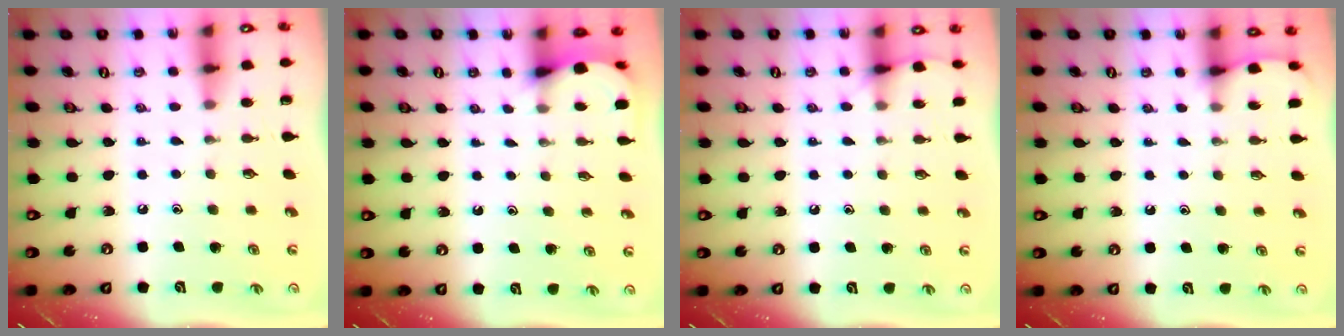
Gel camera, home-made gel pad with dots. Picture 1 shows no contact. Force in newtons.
{"total": 2.9, "press": 2.9, "slide": 0.3}
{"total": 6.3, "press": 6.3, "slide": 0.8}
{"total": 2.6, "press": 2.6, "slide": 0.3}